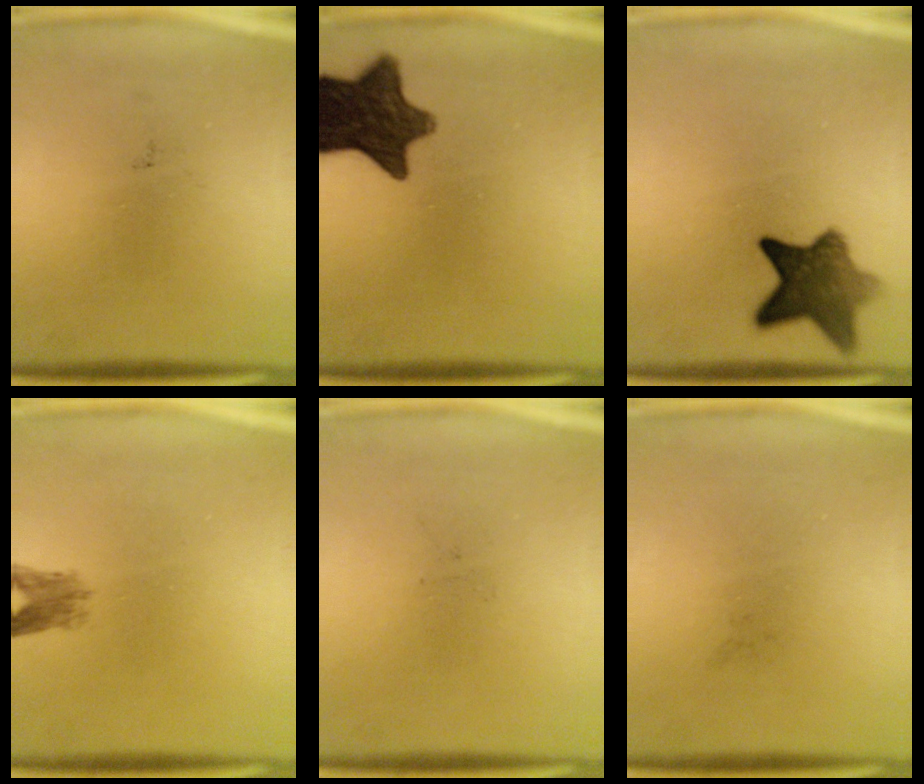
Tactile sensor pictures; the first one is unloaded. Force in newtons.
{"total": 11.9}
{"total": 9.0}
{"total": 2.5}
{"total": 0.0}
{"total": 0.0}